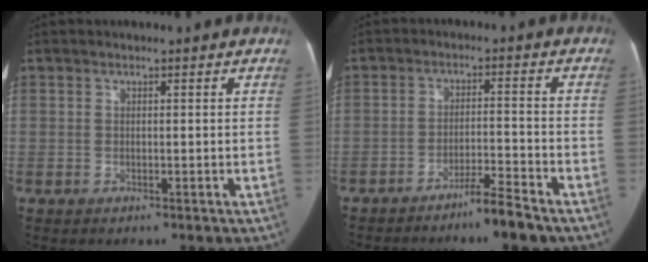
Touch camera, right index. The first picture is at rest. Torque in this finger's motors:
{"motor_torque": [0.38, -0.36, 0.06, 0.02]}